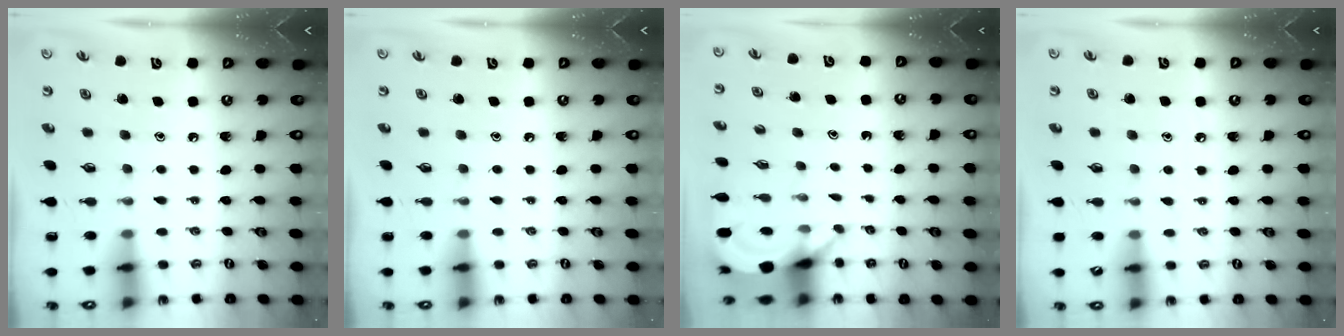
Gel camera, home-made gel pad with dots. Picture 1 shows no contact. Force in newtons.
{"total": 0.0}
{"total": 4.0, "press": 4.0, "slide": 0.3}
{"total": 5.5, "press": 5.5, "slide": 0.7}